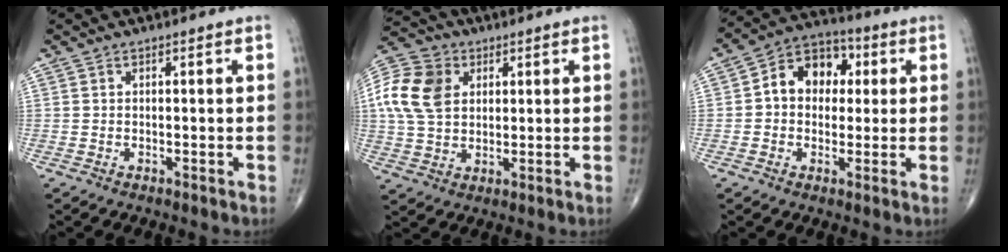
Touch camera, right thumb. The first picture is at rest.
{"total": 13.0, "force": [2.9, 9.7, 8.1], "torque": [-0.149, 0.005, 0.050]}
{"total": 11.0, "force": [1.7, 8.4, 6.8], "torque": [-0.073, 0.025, 0.015]}